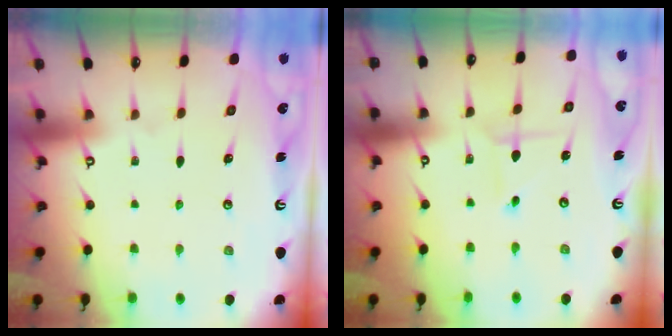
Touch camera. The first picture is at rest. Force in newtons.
{"total": 1.0, "press": 1.0, "slide": 0.1}